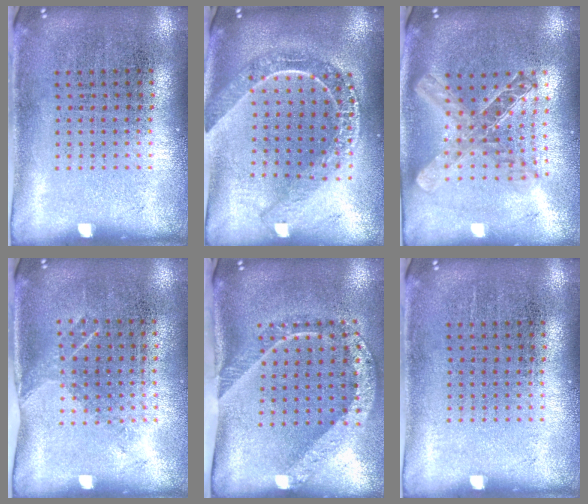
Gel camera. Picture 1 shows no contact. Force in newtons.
{"total": 2.2, "press": 1.9, "slide": 1.1}
{"total": 2.0, "press": 1.7, "slide": 1.1}
{"total": 1.1, "press": 0.9, "slide": 0.7}
{"total": 2.3, "press": 1.5, "slide": 1.7}
{"total": 0.0}